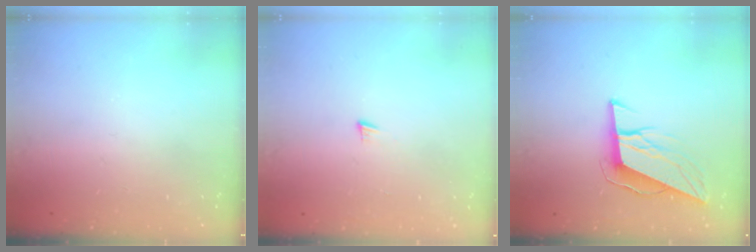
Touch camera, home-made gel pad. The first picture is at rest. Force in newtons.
{"total": 5.2, "press": 5.2, "slide": 0.3}
{"total": 9.9, "press": 9.6, "slide": 2.3}